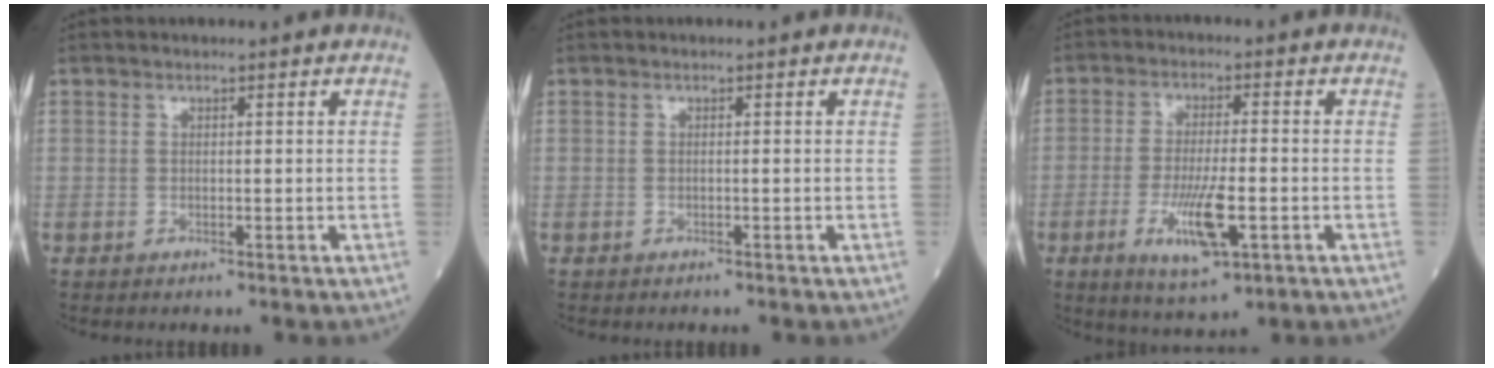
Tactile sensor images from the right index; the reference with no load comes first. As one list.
[{"total": 0.0}, {"total": 8.7, "force": [-2.9, 1.8, 8.0], "torque": [-0.150, -0.014, -0.046]}]